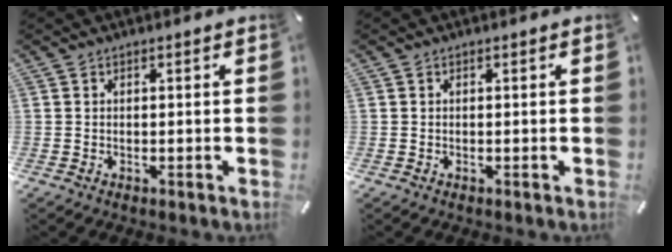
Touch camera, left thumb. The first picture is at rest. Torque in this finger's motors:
{"motor_torque": [0.00, 0.01, 0.03, 0.02, 0.00]}